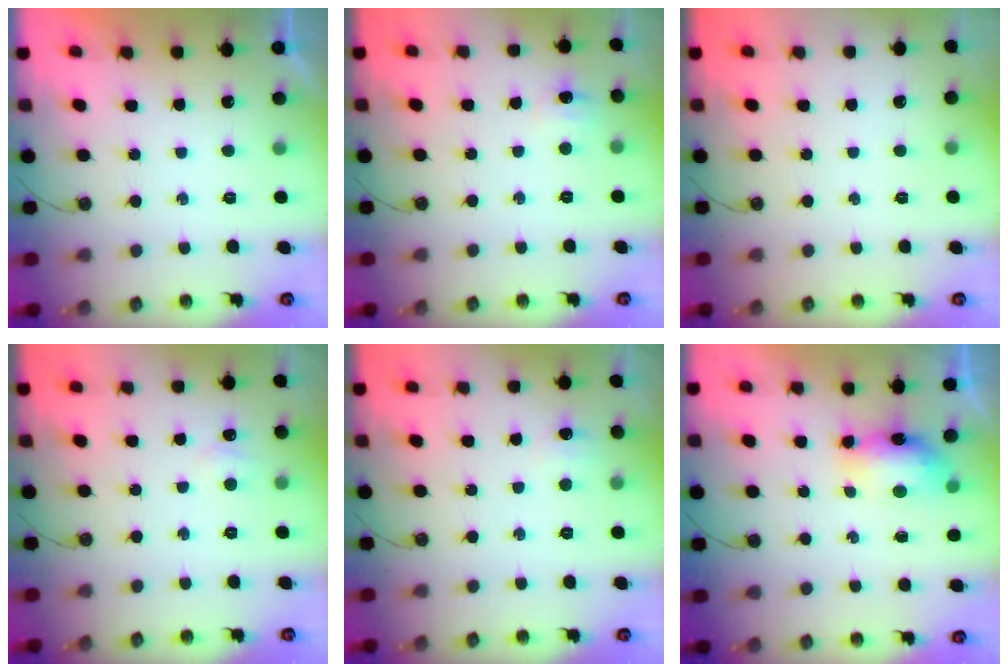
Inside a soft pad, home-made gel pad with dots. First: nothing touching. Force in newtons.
{"total": 5.1, "press": 5.0, "slide": 0.7}
{"total": 0.0}
{"total": 5.5, "press": 5.4, "slide": 0.8}
{"total": 4.1, "press": 4.0, "slide": 0.5}
{"total": 7.2, "press": 7.2, "slide": 0.7}